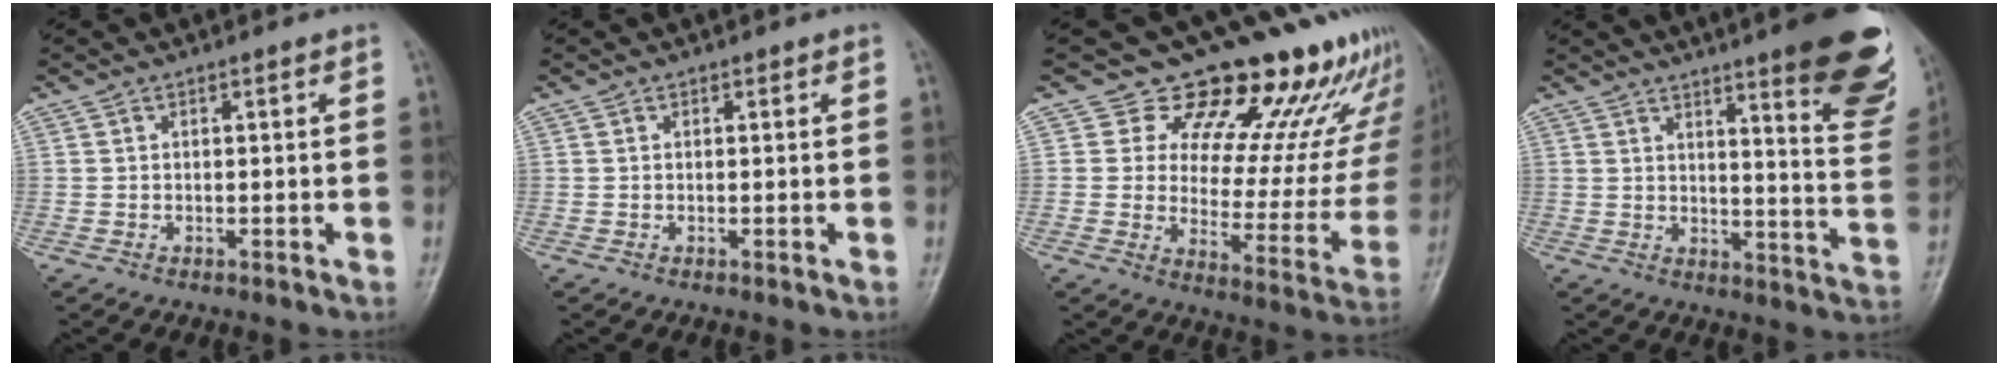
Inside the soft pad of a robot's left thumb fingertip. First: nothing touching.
{"total": 0.0}
{"total": 20.4, "force": [17.2, 8.2, 7.0], "torque": [-0.025, -0.126, 0.207]}
{"total": 19.1, "force": [12.1, 3.4, 14.4], "torque": [-0.146, -0.074, 0.148]}